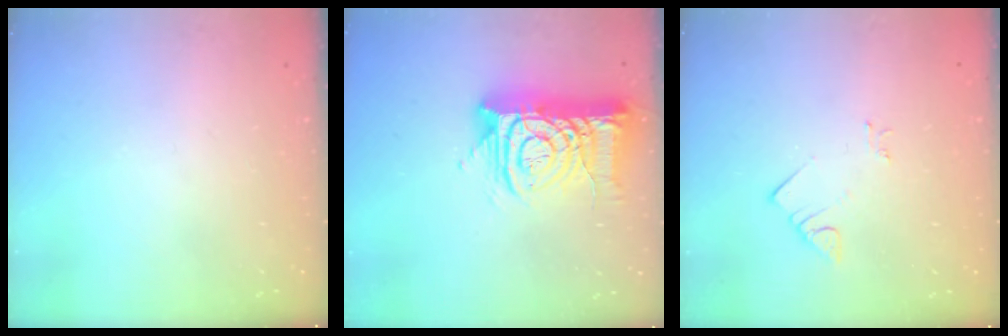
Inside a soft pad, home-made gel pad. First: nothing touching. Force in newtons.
{"total": 15.3, "press": 15.2, "slide": 1.7}
{"total": 2.7, "press": 2.7, "slide": 0.2}